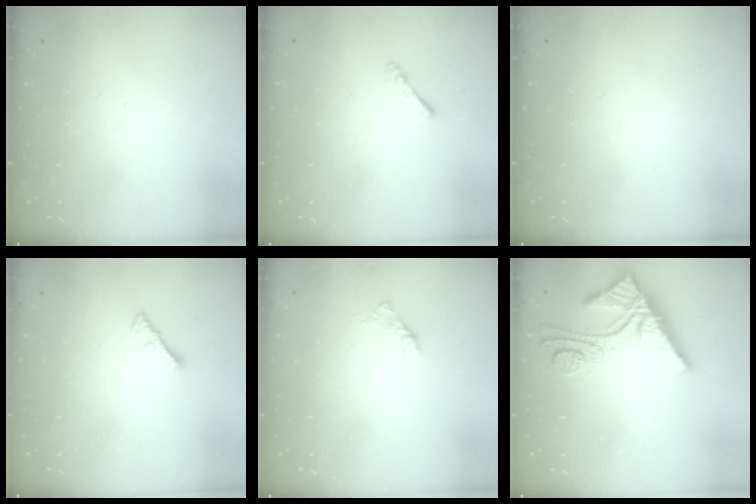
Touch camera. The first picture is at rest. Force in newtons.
{"total": 2.4, "press": 2.3, "slide": 0.5}
{"total": 0.0}
{"total": 1.1, "press": 1.1, "slide": 0.4}
{"total": 1.6, "press": 1.4, "slide": 0.6}
{"total": 11.9, "press": 11.9, "slide": 1.0}